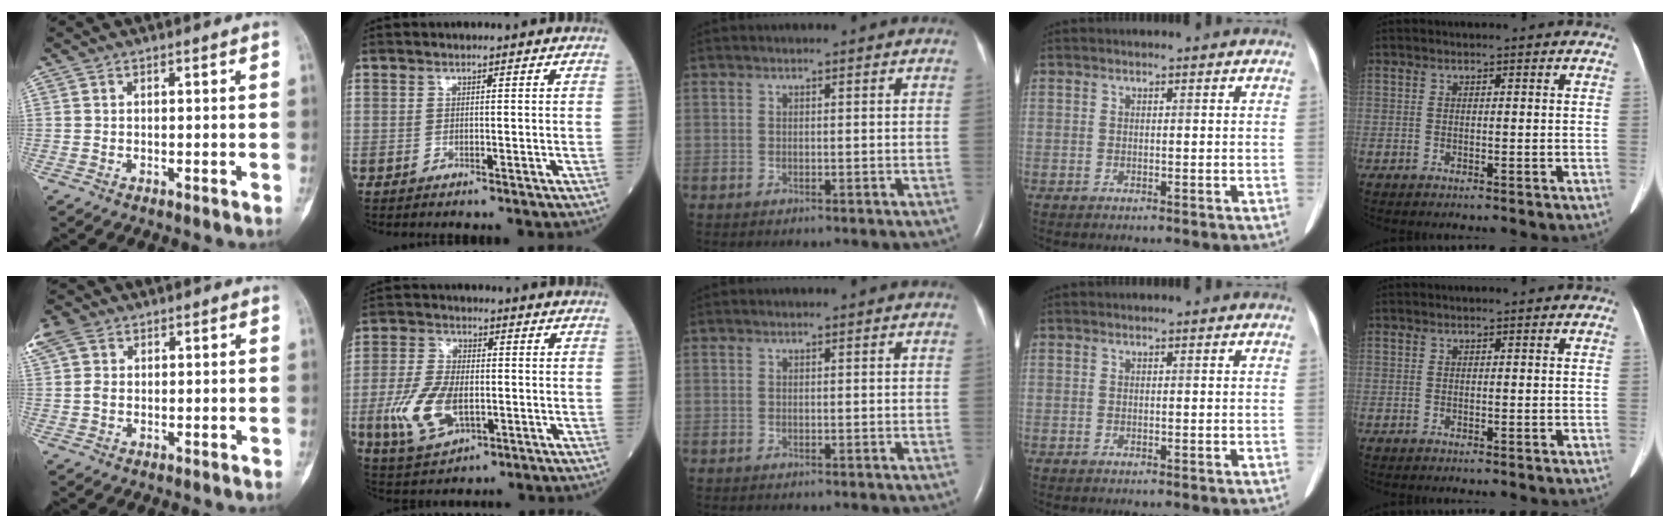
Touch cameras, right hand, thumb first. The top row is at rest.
{"thumb": {"total": 5.4, "force": [2.2, 3.9, 3.0], "torque": [-0.072, 0.015, 0.042]}, "index": {"total": 10.7, "force": [-2.7, 5.3, 8.9], "torque": [-0.200, -0.002, -0.046]}}